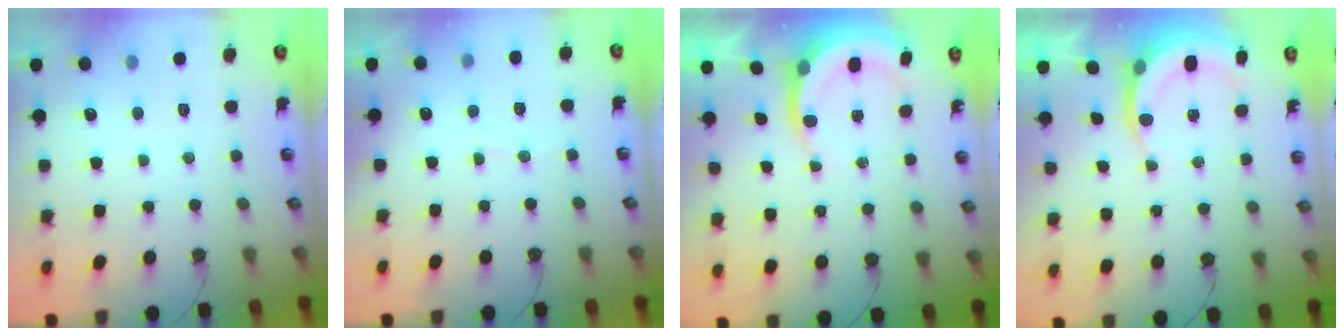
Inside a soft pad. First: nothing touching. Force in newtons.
{"total": 4.0, "press": 3.9, "slide": 0.3}
{"total": 5.5, "press": 5.4, "slide": 0.4}
{"total": 5.1, "press": 5.0, "slide": 0.6}